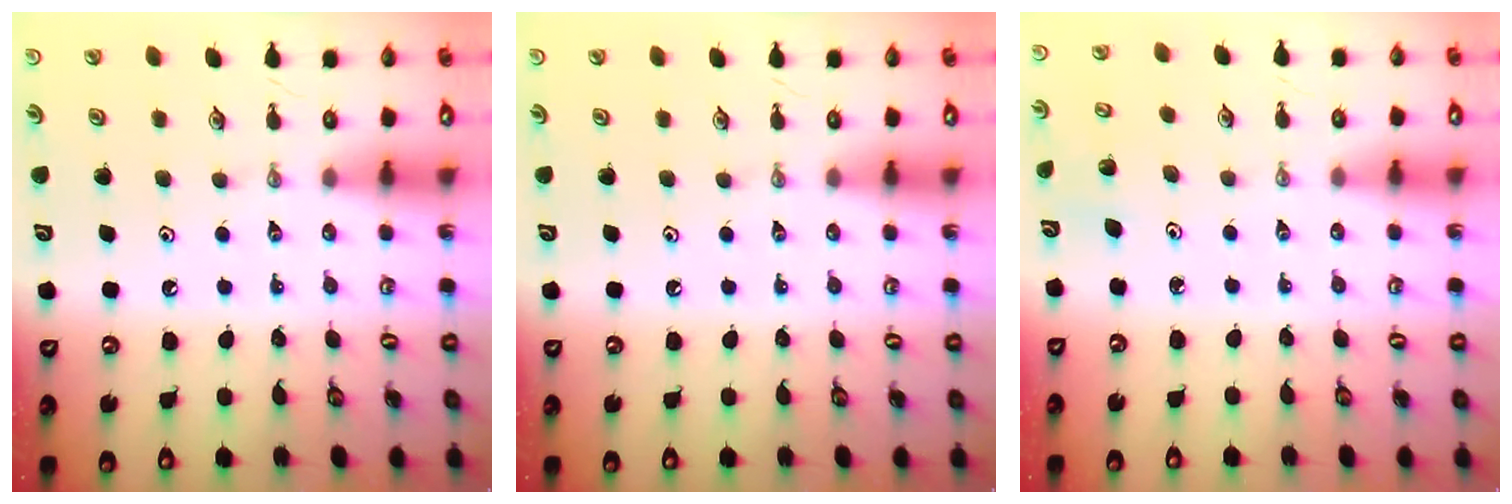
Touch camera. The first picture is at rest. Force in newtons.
{"total": 0.0}
{"total": 2.3, "press": 2.3, "slide": 0.2}